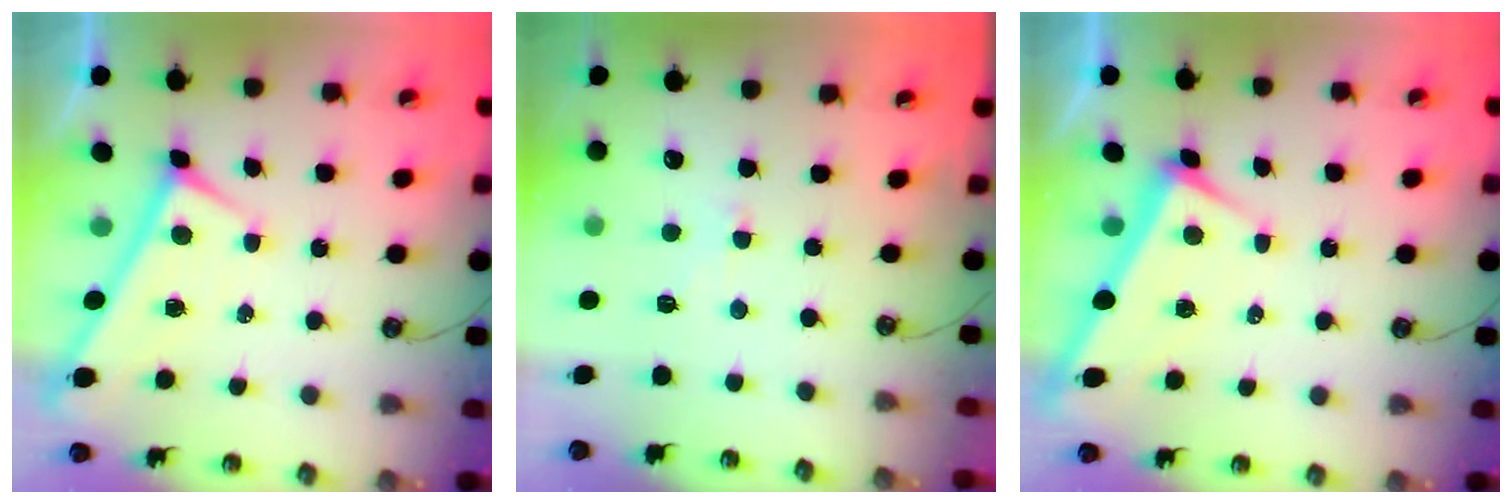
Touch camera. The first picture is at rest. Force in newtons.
{"total": 1.2, "press": 1.1, "slide": 0.5}
{"total": 3.8, "press": 3.8, "slide": 0.2}